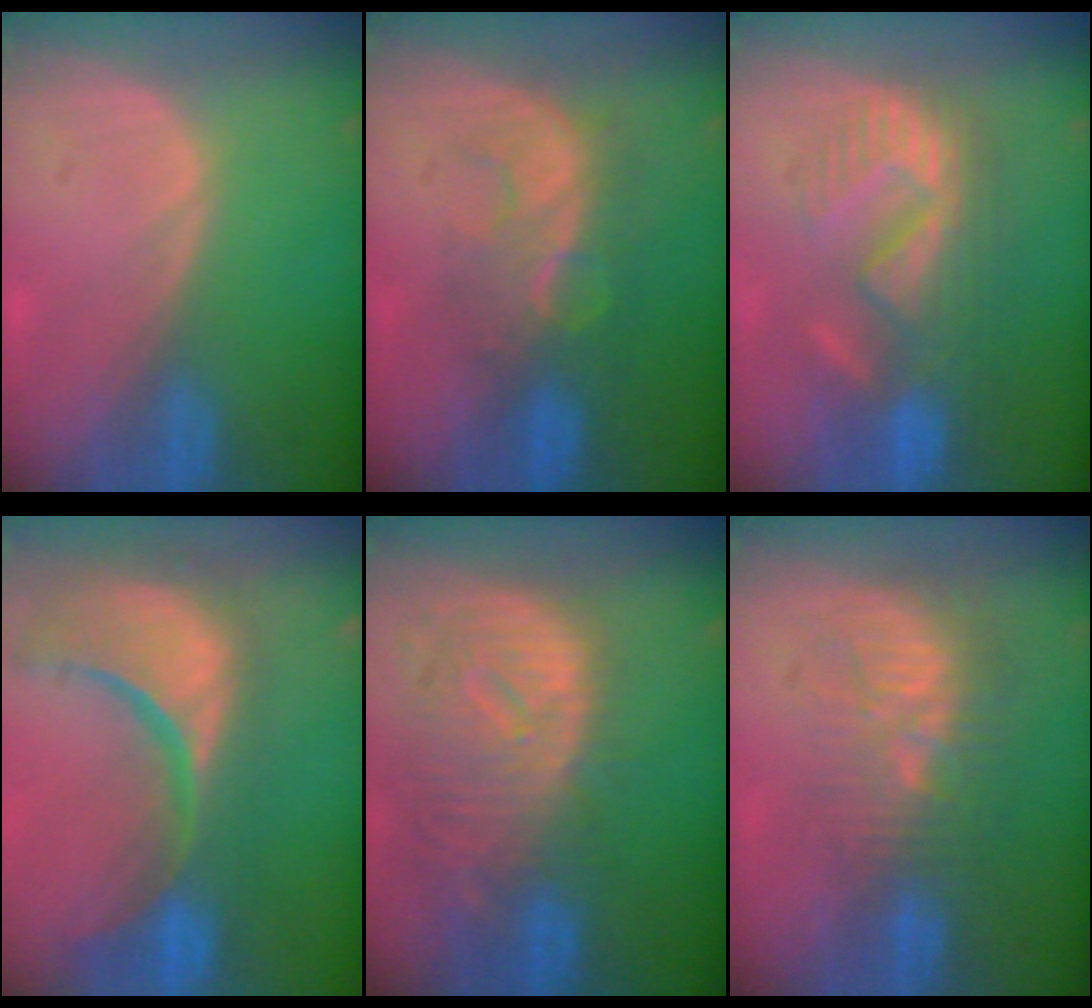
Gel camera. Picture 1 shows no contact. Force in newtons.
{"total": 8.1, "press": 7.4, "slide": 3.2}
{"total": 9.4, "press": 9.0, "slide": 2.7}
{"total": 15.3, "press": 12.1, "slide": 9.5}
{"total": 12.2, "press": 10.5, "slide": 6.2}
{"total": 9.2, "press": 8.5, "slide": 3.4}